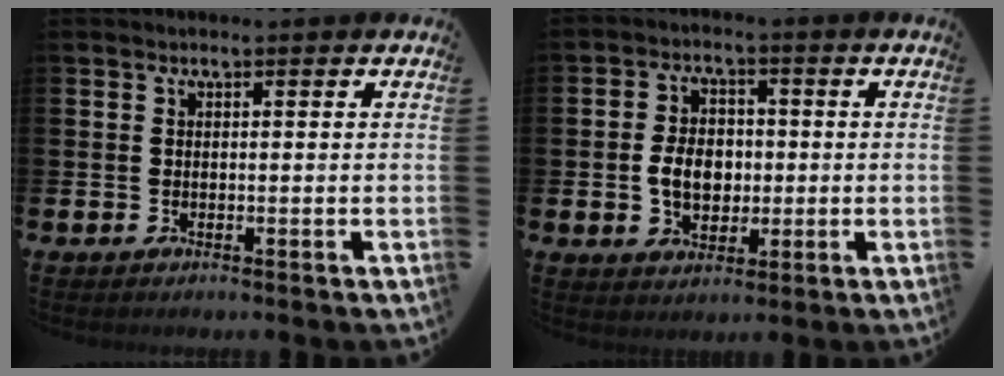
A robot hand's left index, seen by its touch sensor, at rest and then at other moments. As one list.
[{"total": 5.6, "force": [-0.3, 4.2, 3.6], "torque": [-0.056, 0.007, -0.013]}]